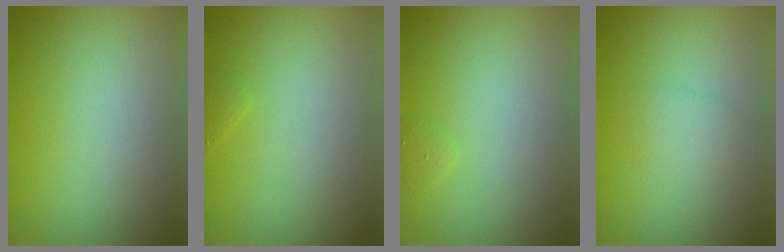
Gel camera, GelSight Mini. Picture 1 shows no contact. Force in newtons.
{"total": 0.6, "press": 0.6, "slide": 0.1}
{"total": 0.6, "press": 0.6, "slide": 0.1}
{"total": 1.4, "press": 1.4, "slide": 0.1}